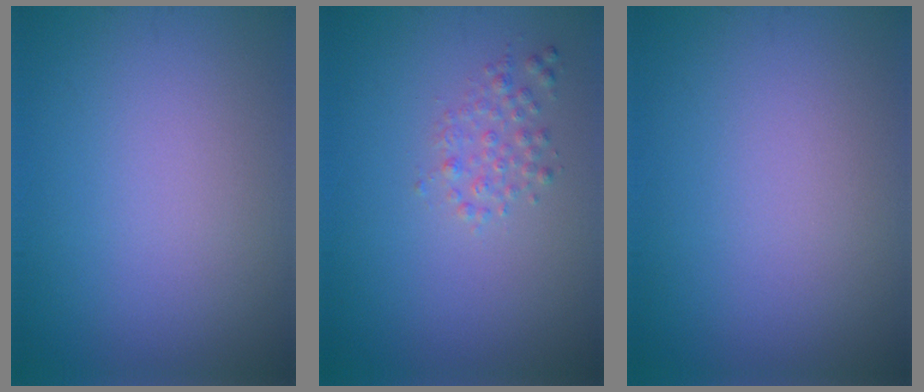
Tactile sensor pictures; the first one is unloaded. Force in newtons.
{"total": 1.5, "press": 1.5, "slide": 0.1}
{"total": 0.0}